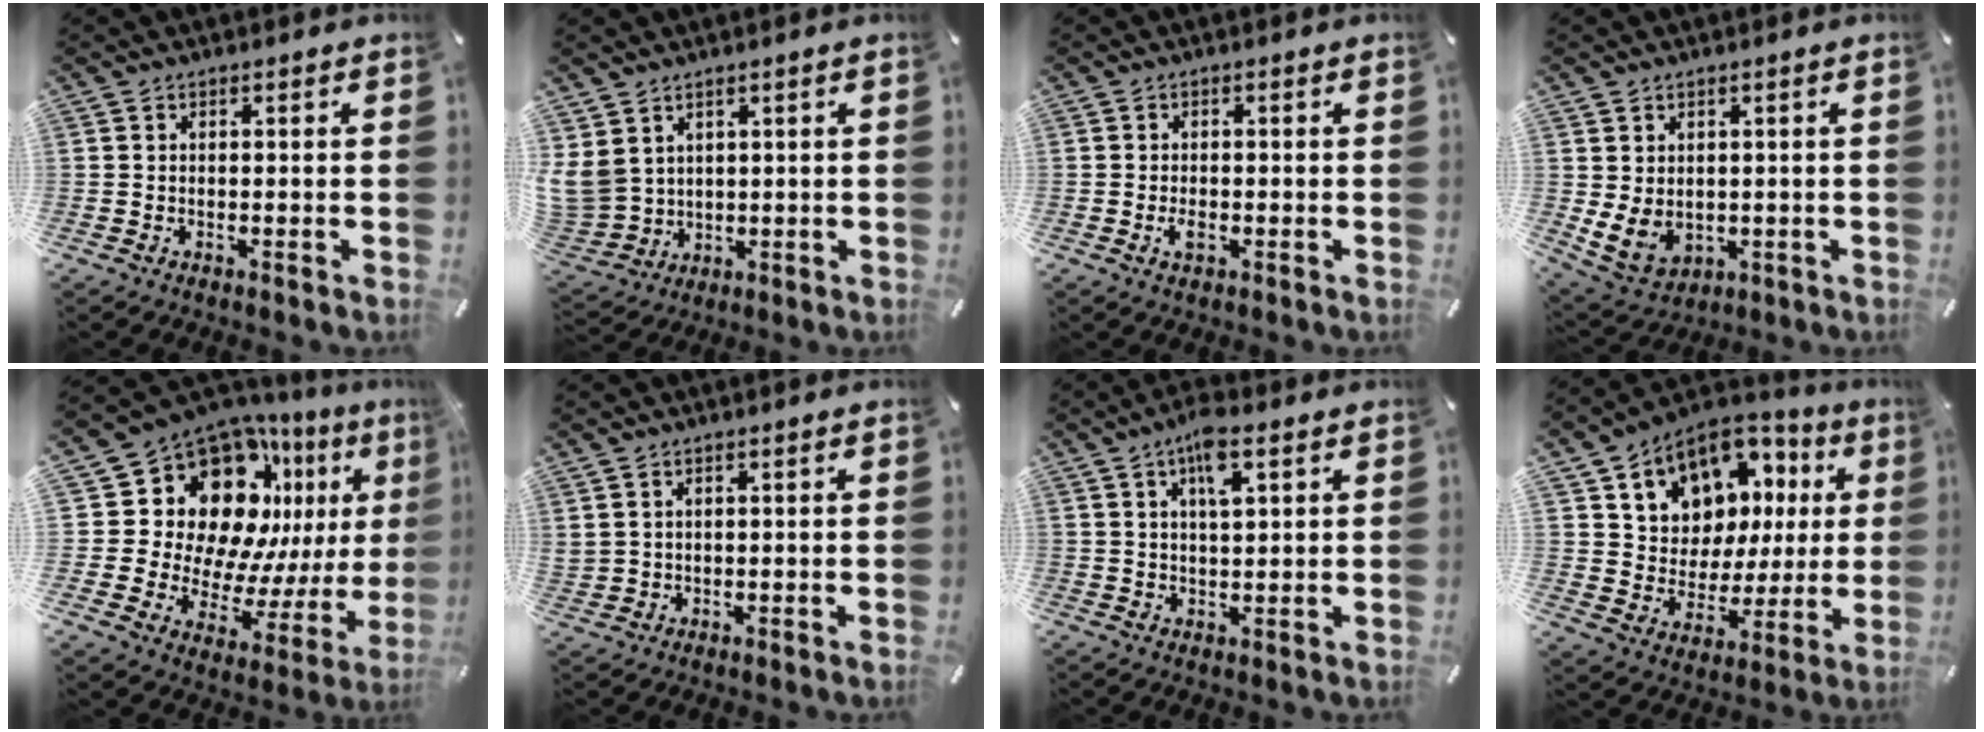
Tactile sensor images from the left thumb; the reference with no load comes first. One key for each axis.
{"total": 8.1, "fx": 3.2, "fy": 7.1, "fz": 2.3, "tx": -0.089, "ty": -0.021, "tz": 0.061}
{"total": 2.2, "fx": -0.8, "fy": 1.2, "fz": 1.7, "tx": -0.038, "ty": 0.000, "tz": -0.016}
{"total": 6.3, "fx": 1.1, "fy": 5.4, "fz": 3.0, "tx": -0.070, "ty": -0.006, "tz": 0.025}
{"total": 19.7, "fx": 9.9, "fy": 13.6, "fz": 10.3, "tx": -0.166, "ty": -0.109, "tz": 0.195}
{"total": 1.5, "fx": 1.2, "fy": 0.8, "fz": 0.5, "tx": -0.012, "ty": -0.002, "tz": 0.022}
{"total": 6.7, "fx": 3.4, "fy": 2.3, "fz": 5.3, "tx": -0.097, "ty": 0.001, "tz": 0.055}
{"total": 10.9, "fx": 5.9, "fy": 8.9, "fz": 2.4, "tx": -0.057, "ty": -0.056, "tz": 0.113}